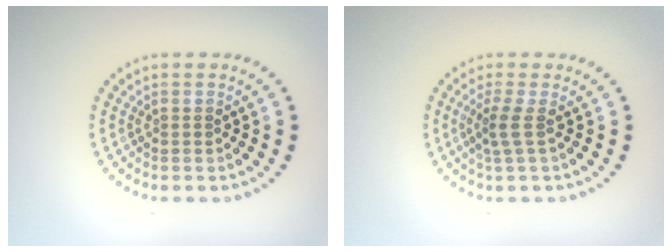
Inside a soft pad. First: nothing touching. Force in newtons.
{"total": 2.0, "press": 1.3, "slide": 1.5}